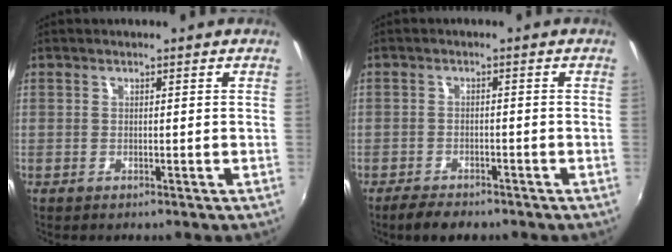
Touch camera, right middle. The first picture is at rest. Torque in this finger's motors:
{"motor_torque": [0.49, -0.70, -0.12, -0.04]}